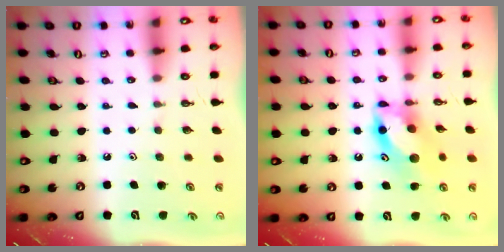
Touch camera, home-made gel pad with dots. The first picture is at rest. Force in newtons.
{"total": 13.1, "press": 13.0, "slide": 1.2}